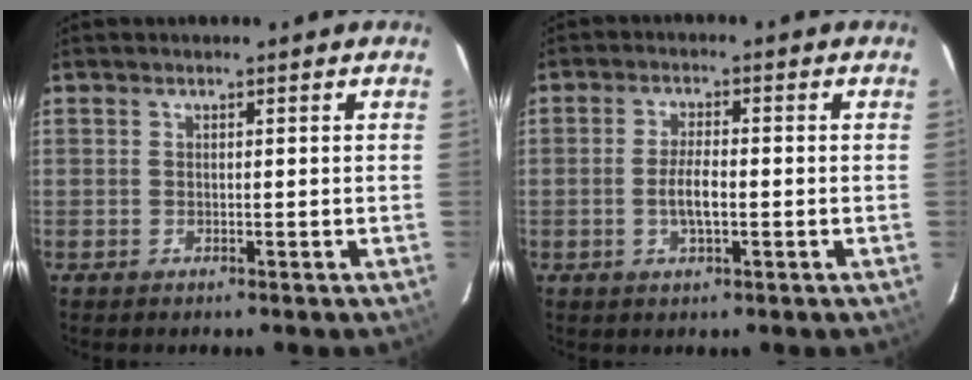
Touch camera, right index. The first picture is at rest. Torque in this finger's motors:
{"motor_torque": [0.76, -0.26, 0.50, 0.10]}